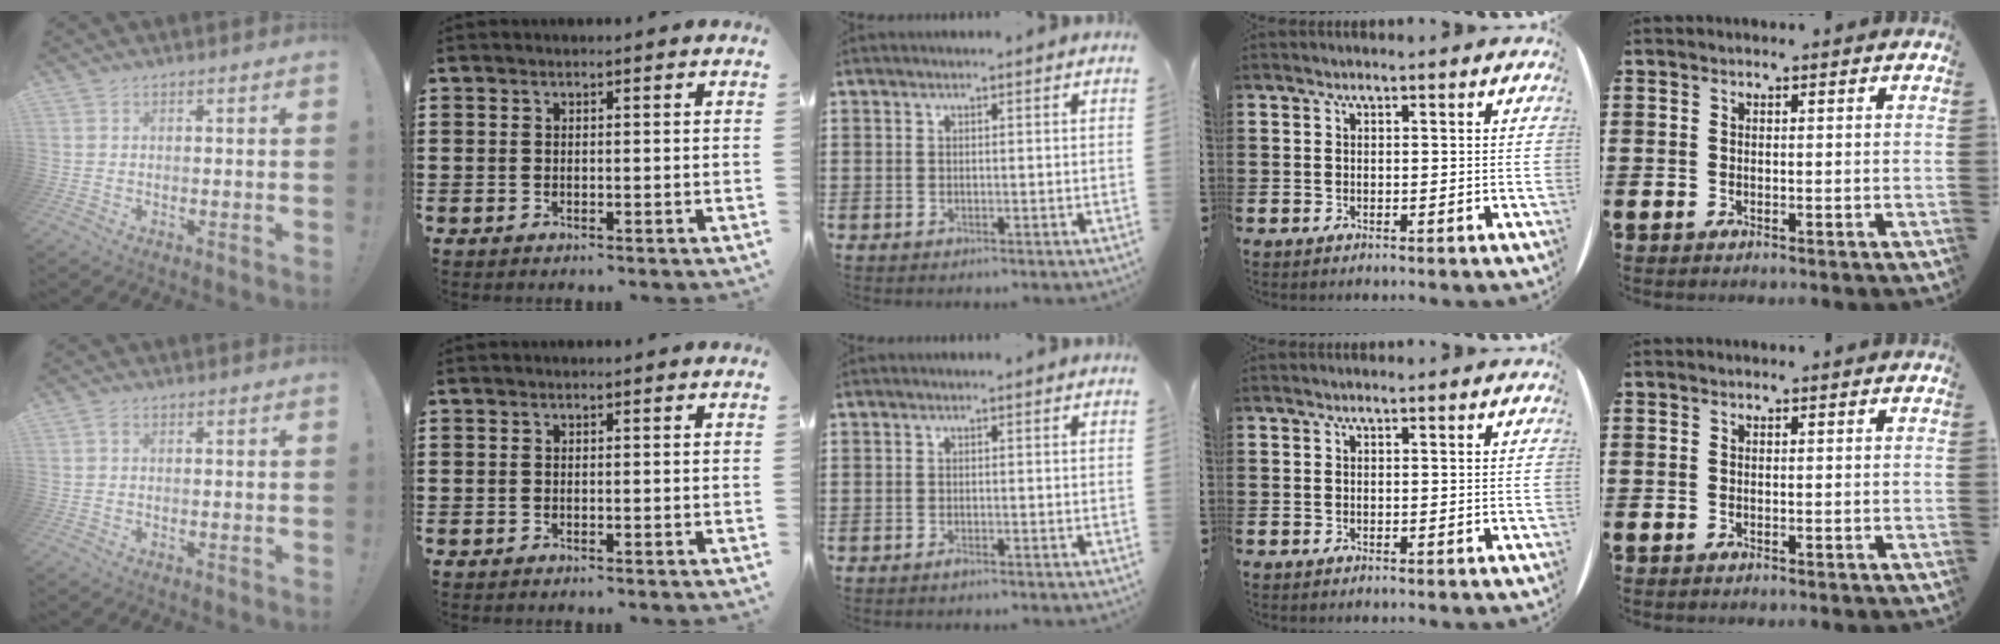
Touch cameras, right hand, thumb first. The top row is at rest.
{"thumb": {"total": 1.0, "force": [0.0, 0.7, 0.7], "torque": [-0.007, 0.002, -0.002]}, "middle": {"total": 0.6, "force": [-0.4, 0.2, 0.4], "torque": [-0.010, -0.006, -0.006]}}